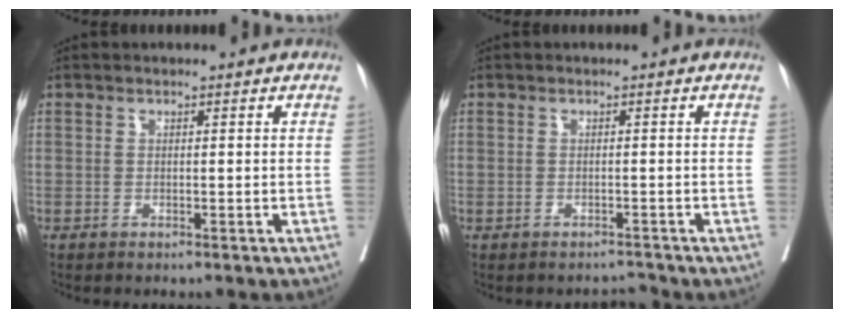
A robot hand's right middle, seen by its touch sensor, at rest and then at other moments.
{"total": 1.1, "force": [-1.1, -0.1, -0.3], "torque": [0.009, -0.006, -0.014]}